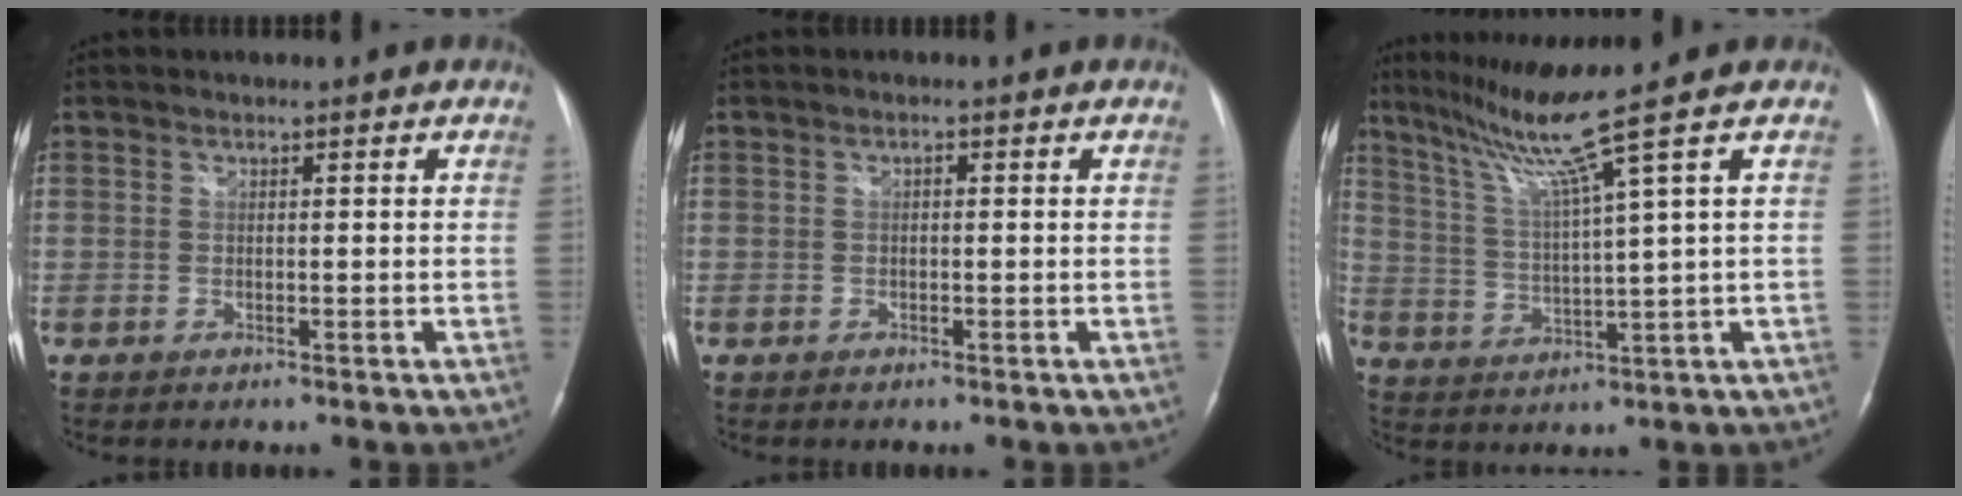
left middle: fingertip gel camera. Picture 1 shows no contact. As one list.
[{"total": 0.5, "force": [0.0, 0.3, 0.5], "torque": [-0.007, 0.003, -0.004]}, {"total": 9.5, "force": [6.3, -3.6, 6.1], "torque": [-0.115, -0.015, 0.119]}]